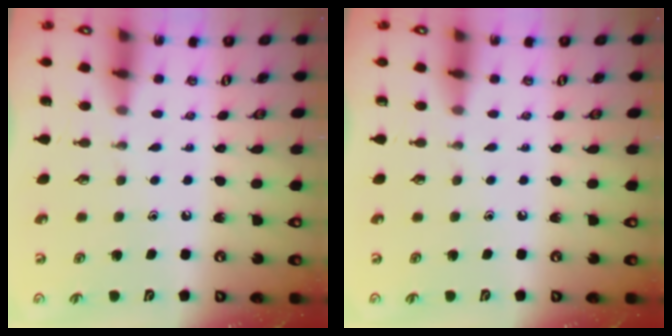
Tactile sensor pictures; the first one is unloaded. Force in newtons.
{"total": 0.0}